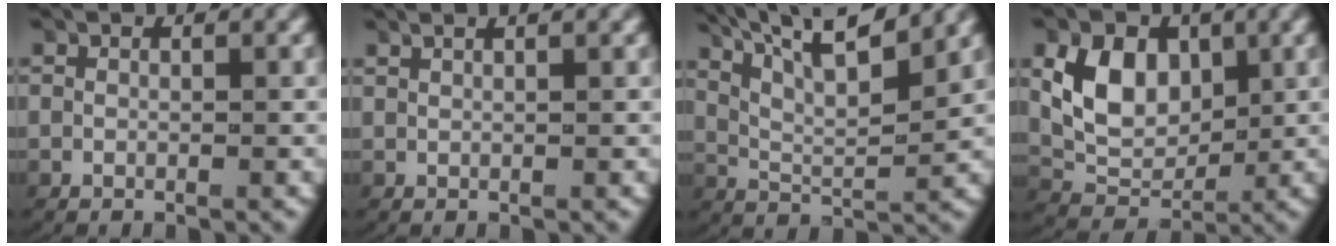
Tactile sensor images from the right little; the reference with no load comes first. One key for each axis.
{"total": 1.4, "fx": 1.3, "fy": 0.1, "fz": 0.6, "tx": -0.007, "ty": 0.007, "tz": 0.021}
{"total": 7.9, "fx": 5.3, "fy": 2.7, "fz": 5.2, "tx": -0.093, "ty": 0.002, "tz": 0.086}
{"total": 6.5, "fx": 1.1, "fy": 4.8, "fz": 4.2, "tx": -0.081, "ty": -0.008, "tz": 0.022}